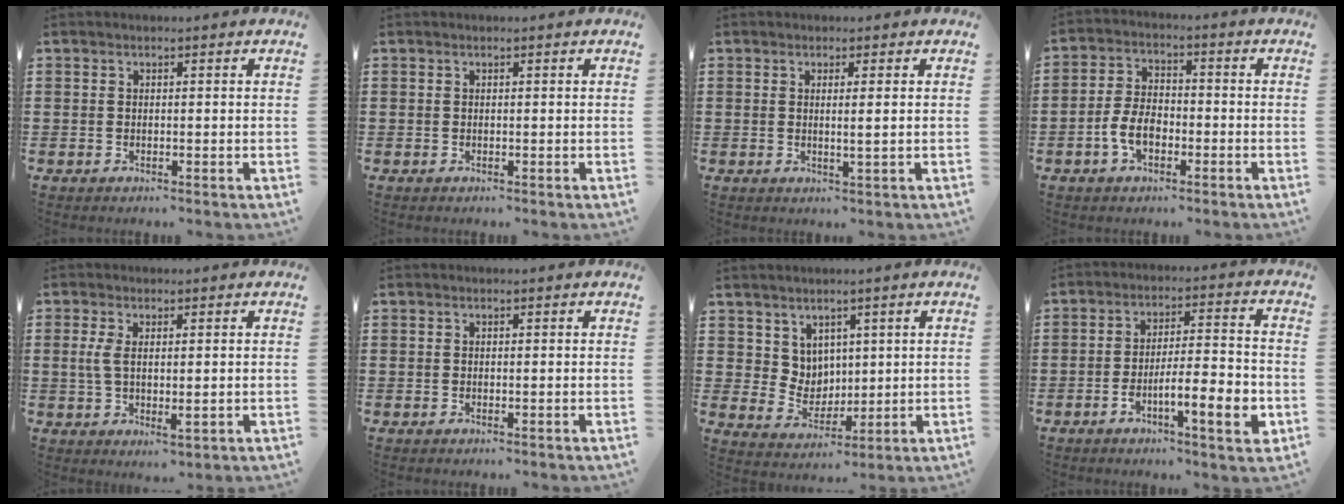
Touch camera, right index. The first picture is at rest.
{"total": 0.0}
{"total": 1.5, "force": [0.2, -0.5, 1.4], "torque": [-0.026, -0.007, 0.002]}
{"total": 5.7, "force": [-2.2, 3.1, 4.2], "torque": [-0.108, -0.003, -0.049]}
{"total": 4.2, "force": [0.3, 1.8, 3.7], "torque": [-0.080, 0.003, 0.002]}
{"total": 0.0}
{"total": 5.0, "force": [3.1, 3.9, 0.6], "torque": [-0.035, -0.003, 0.059]}
{"total": 8.9, "force": [-3.9, 1.9, 7.7], "torque": [-0.116, 0.002, -0.068]}